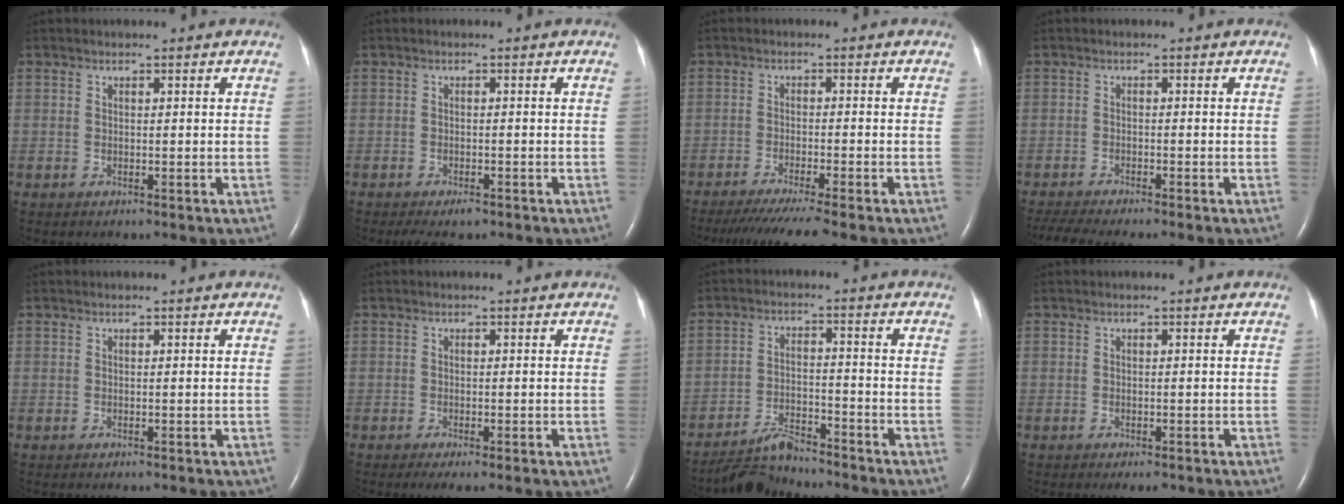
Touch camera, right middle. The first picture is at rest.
{"total": 2.9, "force": [-2.1, 1.0, 1.7], "torque": [-0.032, -0.006, -0.029]}
{"total": 9.4, "force": [-8.0, -1.2, 4.8], "torque": [-0.057, -0.031, -0.124]}
{"total": 6.8, "force": [-5.9, -0.4, 3.3], "torque": [-0.053, -0.014, -0.098]}
{"total": 0.6, "force": [-0.5, 0.2, 0.3], "torque": [-0.004, -0.001, -0.003]}
{"total": 3.8, "force": [-2.3, 0.9, 2.8], "torque": [-0.040, -0.010, -0.030]}
{"total": 5.8, "force": [-5.6, 0.7, 0.9], "torque": [-0.022, -0.011, -0.099]}
{"total": 1.6, "force": [-1.1, 0.5, 1.1], "torque": [-0.013, -0.004, -0.011]}